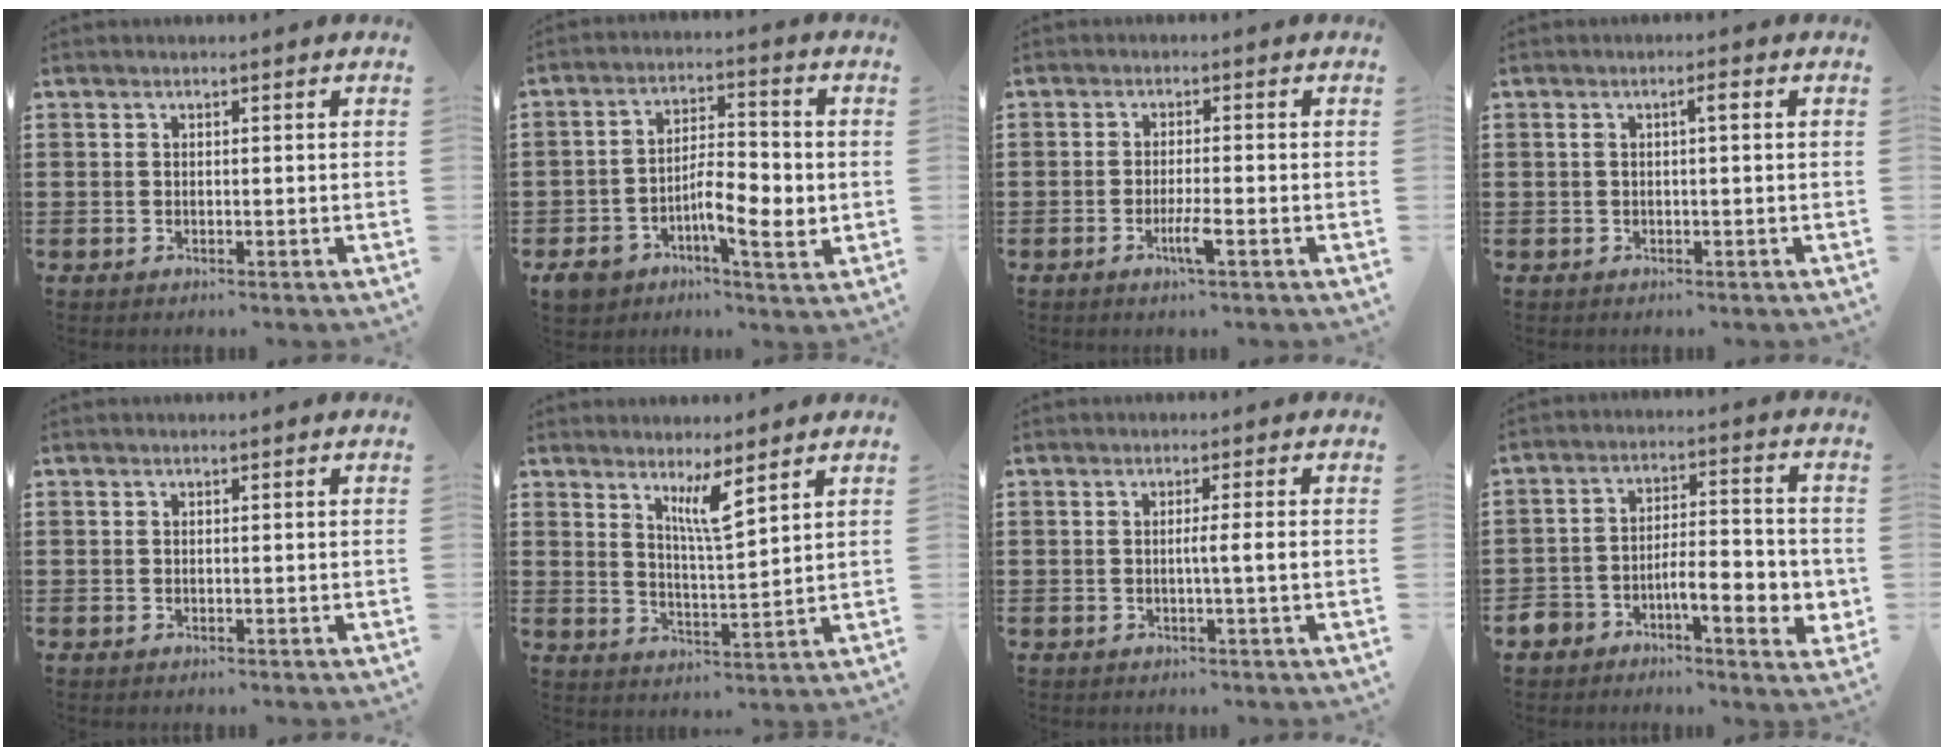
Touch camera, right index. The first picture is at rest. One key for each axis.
{"total": 8.1, "fx": -2.6, "fy": 3.9, "fz": 6.7, "tx": -0.114, "ty": 0.000, "tz": -0.048}
{"total": 3.5, "fx": -1.6, "fy": 0.2, "fz": 3.1, "tx": -0.058, "ty": -0.008, "tz": -0.030}
{"total": 1.9, "fx": 0.2, "fy": 0.2, "fz": 1.8, "tx": -0.028, "ty": 0.000, "tz": -0.001}
{"total": 0.0}
{"total": 5.2, "fx": 3.5, "fy": 0.3, "fz": 3.8, "tx": -0.076, "ty": -0.009, "tz": 0.058}
{"total": 2.6, "fx": -0.2, "fy": -0.4, "fz": 2.5, "tx": -0.046, "ty": -0.007, "tz": -0.006}
{"total": 8.0, "fx": -3.7, "fy": 3.7, "fz": 6.0, "tx": -0.114, "ty": 0.005, "tz": -0.068}